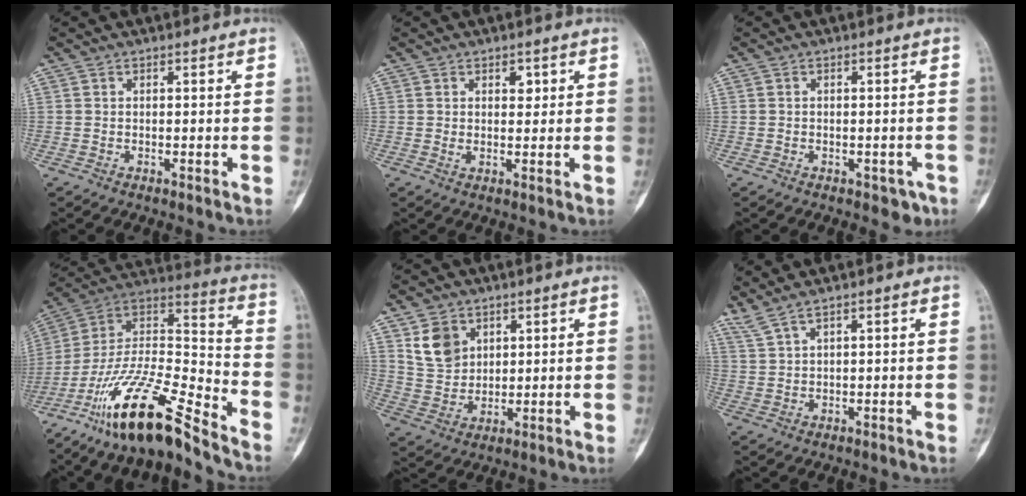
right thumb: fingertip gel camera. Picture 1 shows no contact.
{"total": 3.1, "force": [1.1, 2.0, 2.1], "torque": [-0.010, -0.006, 0.017]}
{"total": 2.9, "force": [-1.2, 2.2, 1.5], "torque": [0.000, 0.014, -0.008]}
{"total": 22.2, "force": [-16.1, 5.3, 14.3], "torque": [-0.282, 0.076, -0.296]}
{"total": 7.9, "force": [3.8, 6.0, 3.6], "torque": [-0.041, -0.019, 0.083]}
{"total": 3.3, "force": [2.7, 0.3, 1.8], "torque": [-0.044, -0.006, 0.068]}